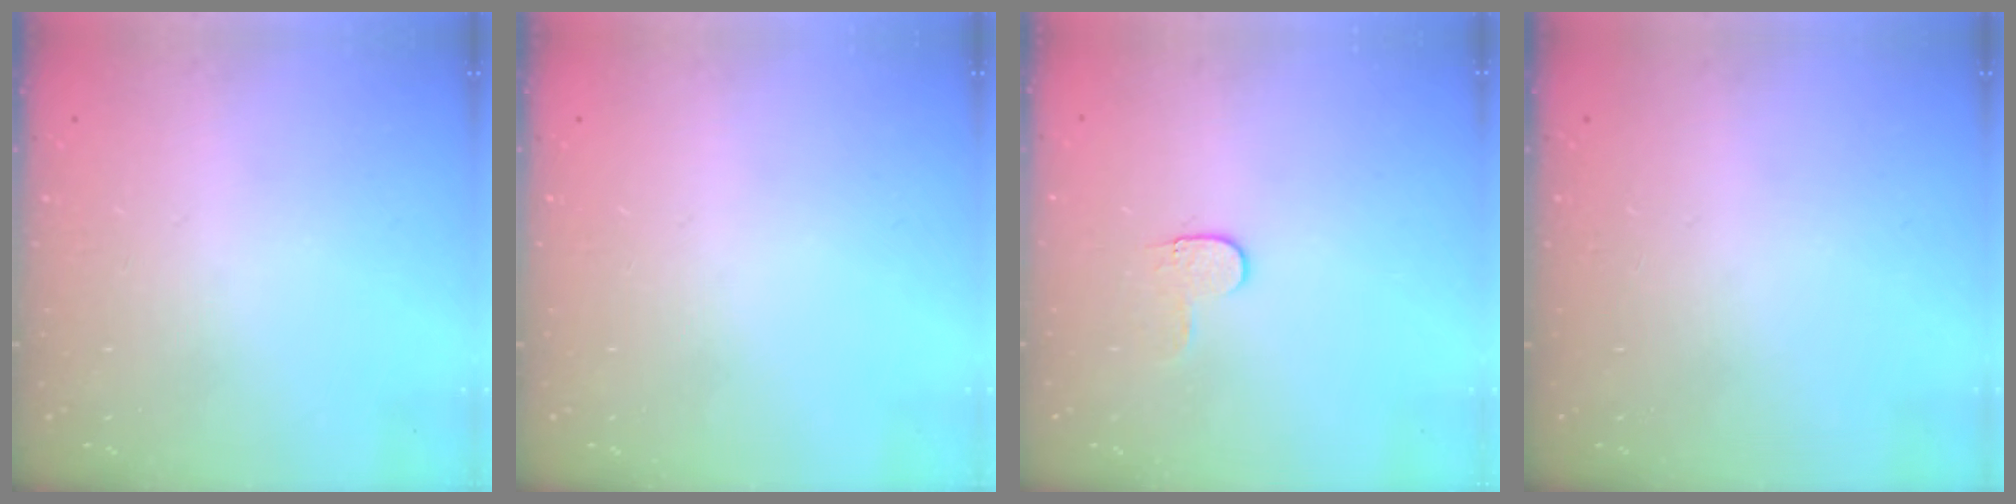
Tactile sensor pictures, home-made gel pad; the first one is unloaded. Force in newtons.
{"total": 0.0}
{"total": 4.1, "press": 4.1, "slide": 0.4}
{"total": 0.0}